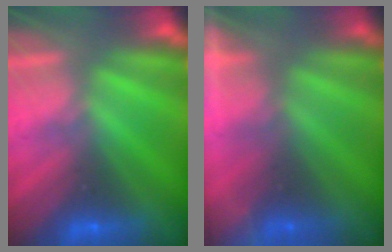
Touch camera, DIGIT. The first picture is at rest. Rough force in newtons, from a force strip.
{"total": 7.9}